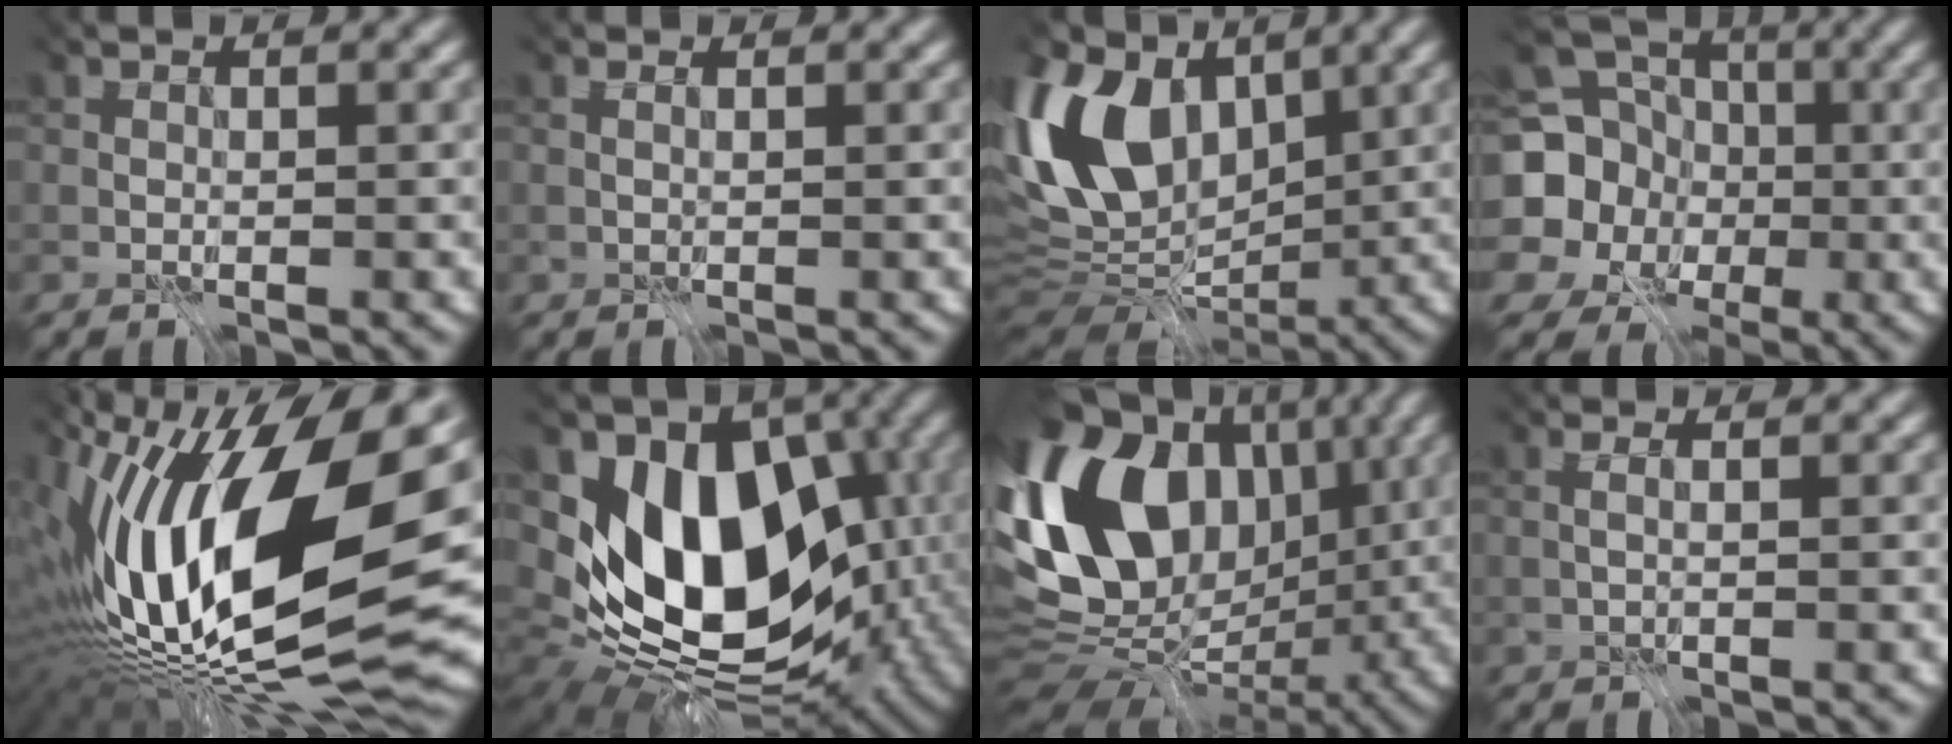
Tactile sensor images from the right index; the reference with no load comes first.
{"total": 2.1, "force": [1.0, 1.2, 1.5], "torque": [-0.014, 0.019, -0.002]}
{"total": 10.6, "force": [1.2, 7.0, 7.9], "torque": [-0.171, 0.010, 0.033]}
{"total": 14.2, "force": [-0.6, 13.5, 4.2], "torque": [-0.151, 0.001, -0.032]}
{"total": 18.5, "force": [-0.9, 7.0, 17.1], "torque": [-0.324, -0.026, -0.009]}
{"total": 12.5, "force": [-2.2, 8.0, 9.4], "torque": [-0.134, -0.016, -0.032]}
{"total": 16.2, "force": [1.1, 11.2, 11.7], "torque": [-0.224, 0.017, 0.038]}
{"total": 2.3, "force": [0.6, 1.1, 1.9], "torque": [-0.008, 0.022, -0.016]}